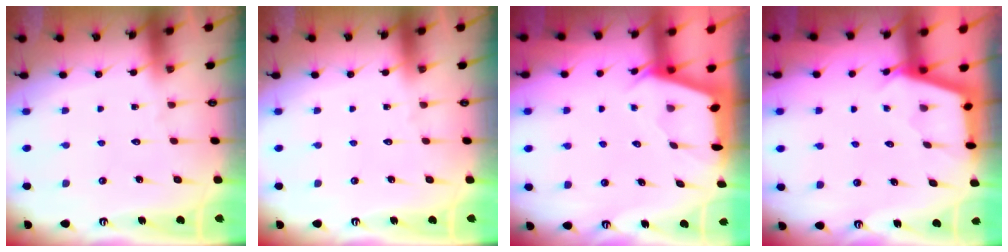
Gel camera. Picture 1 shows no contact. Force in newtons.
{"total": 0.0}
{"total": 2.1, "press": 2.0, "slide": 0.3}
{"total": 2.4, "press": 2.4, "slide": 0.2}